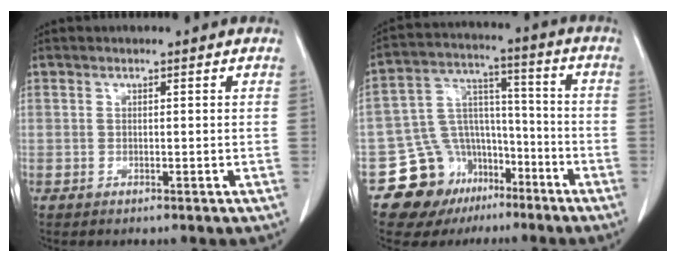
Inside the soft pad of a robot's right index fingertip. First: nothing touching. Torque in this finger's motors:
{"motor_torque": [-0.34, -0.15, -0.45, -0.21]}